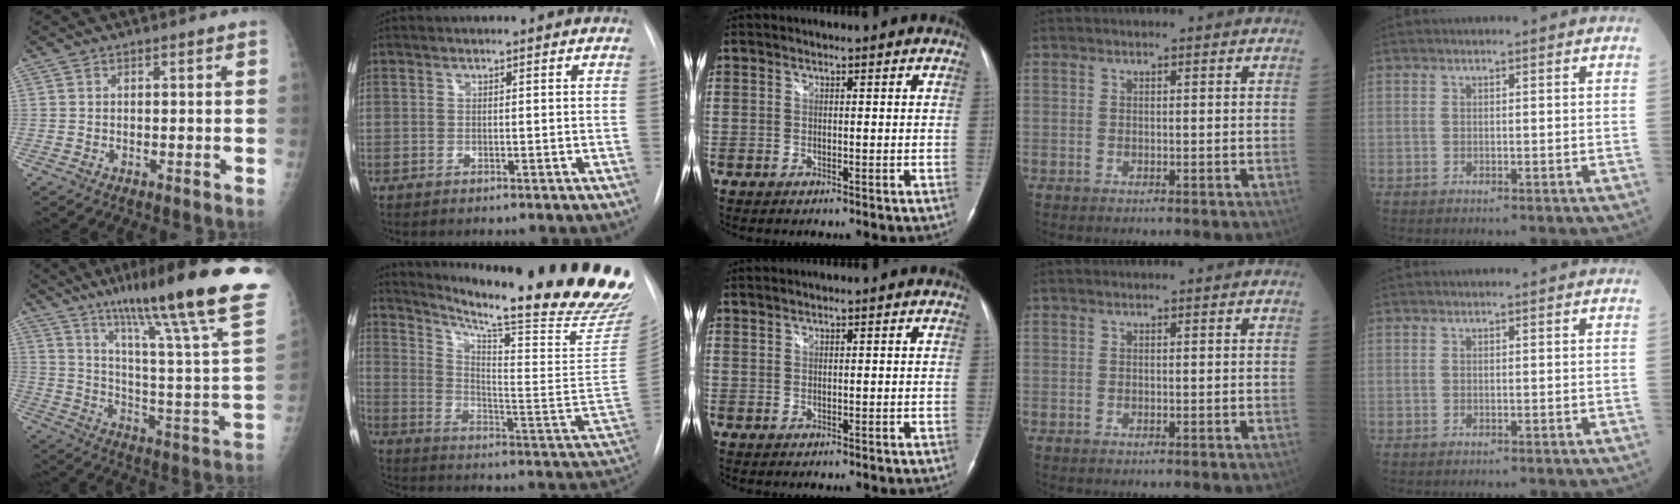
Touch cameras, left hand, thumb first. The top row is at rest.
{"thumb": {"total": 31.2, "force": [20.7, 3.2, 23.1], "torque": [-0.305, -0.080, 0.309]}, "index": {"total": 29.0, "force": [23.5, 1.1, 16.9], "torque": [-0.252, -0.102, 0.313]}, "middle": {"total": 0.6, "force": [0.6, 0.0, 0.1], "torque": [-0.007, 0.004, 0.017]}}